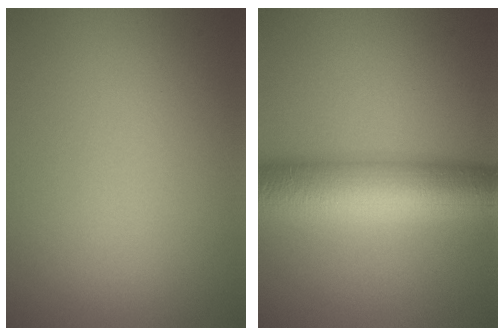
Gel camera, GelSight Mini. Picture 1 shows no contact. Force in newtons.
{"total": 9.4, "press": 9.4, "slide": 0.2}